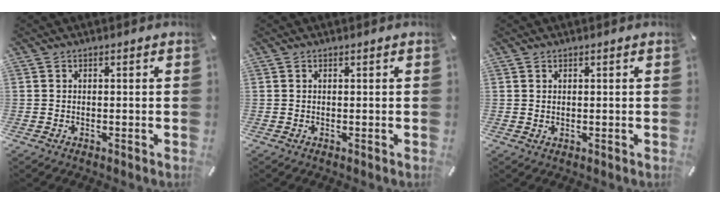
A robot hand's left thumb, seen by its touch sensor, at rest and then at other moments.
{"total": 0.0}
{"total": 0.6, "force": [0.4, 0.2, 0.3], "torque": [-0.004, -0.001, 0.008]}